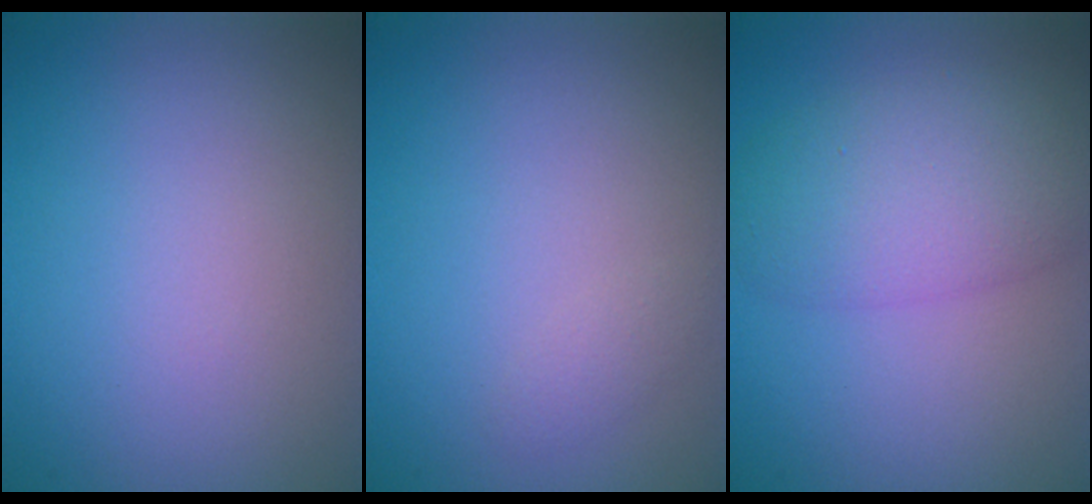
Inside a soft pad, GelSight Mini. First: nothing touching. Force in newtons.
{"total": 0.7, "press": 0.7, "slide": 0.0}
{"total": 5.8, "press": 5.8, "slide": 0.2}